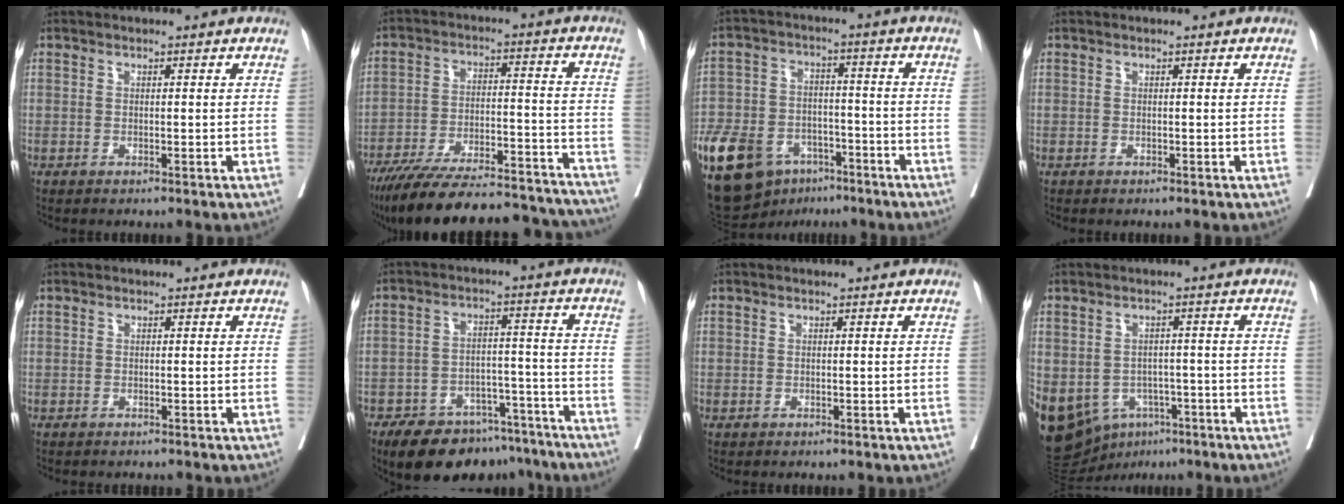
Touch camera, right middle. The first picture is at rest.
{"total": 29.4, "force": [-26.4, 5.1, 11.8], "torque": [-0.158, -0.019, -0.370]}
{"total": 20.9, "force": [-12.2, 12.5, 11.4], "torque": [-0.284, -0.004, -0.205]}
{"total": 0.0}
{"total": 0.5, "force": [-0.3, 0.4, -0.1], "torque": [0.001, 0.006, -0.006]}
{"total": 14.6, "force": [-11.8, 6.7, 5.6], "torque": [-0.070, 0.023, -0.166]}
{"total": 0.0}
{"total": 23.9, "force": [-10.6, 18.0, 11.6], "torque": [-0.351, -0.013, -0.142]}